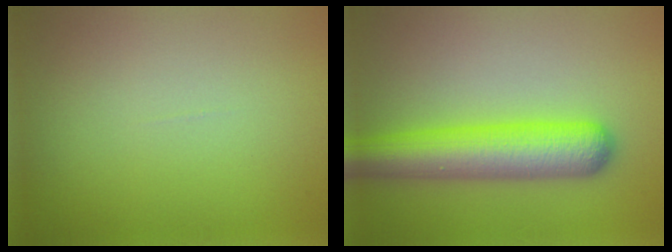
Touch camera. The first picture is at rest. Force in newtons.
{"total": 6.9, "press": 6.9, "slide": 0.2}